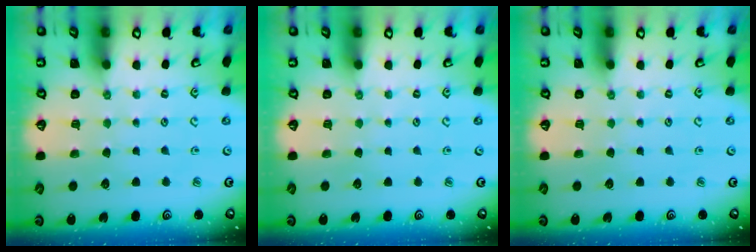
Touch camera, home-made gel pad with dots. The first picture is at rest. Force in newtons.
{"total": 0.0}
{"total": 0.0}